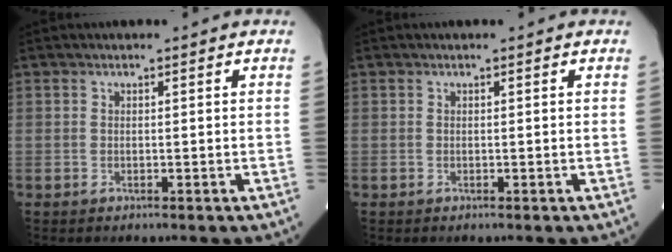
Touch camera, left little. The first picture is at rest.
{"total": 0.0}